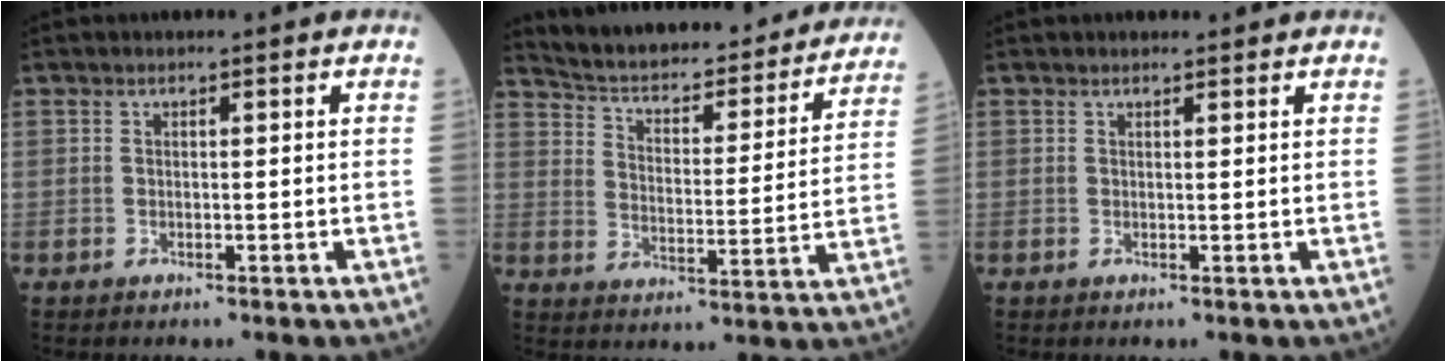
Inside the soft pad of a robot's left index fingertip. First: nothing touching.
{"total": 21.6, "force": [20.4, 3.8, 6.2], "torque": [-0.091, -0.009, 0.268]}
{"total": 1.3, "force": [1.3, 0.3, 0.1], "torque": [-0.007, 0.005, 0.016]}